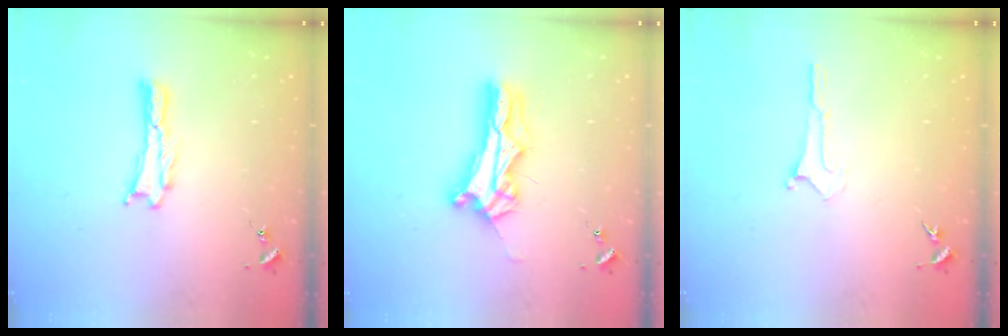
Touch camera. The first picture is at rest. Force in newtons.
{"total": 9.2, "press": 9.2, "slide": 0.7}
{"total": 0.0}